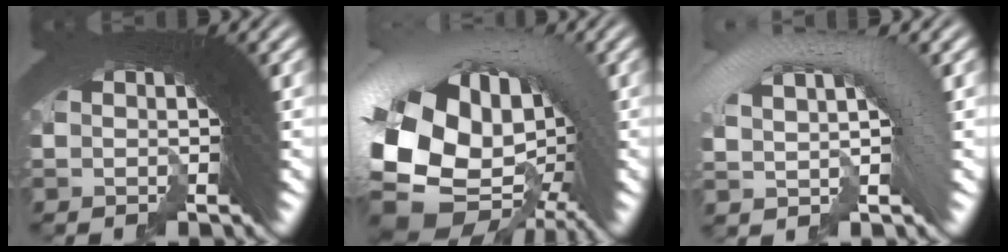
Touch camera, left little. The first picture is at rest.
{"total": 15.2, "force": [-2.4, 10.9, 10.3], "torque": [-0.211, -0.020, -0.043]}
{"total": 5.2, "force": [0.7, 2.7, 4.4], "torque": [-0.074, 0.020, 0.005]}